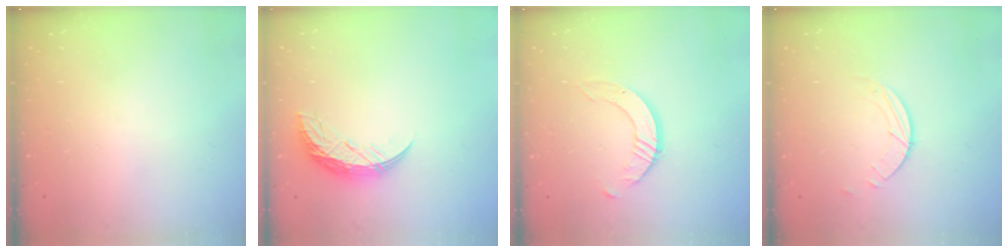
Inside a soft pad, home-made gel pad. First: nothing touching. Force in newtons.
{"total": 9.3, "press": 9.3, "slide": 0.7}
{"total": 2.5, "press": 2.5, "slide": 0.3}
{"total": 2.0, "press": 2.0, "slide": 0.2}